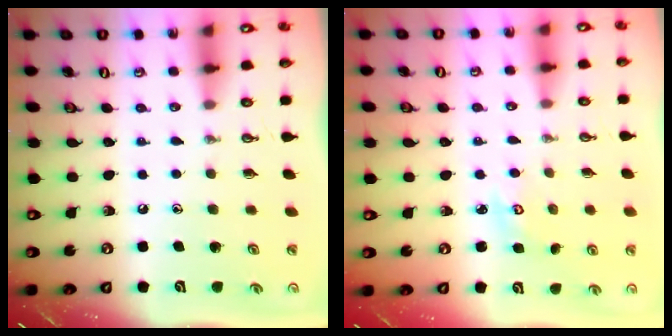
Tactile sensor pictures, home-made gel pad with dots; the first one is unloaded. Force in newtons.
{"total": 2.8, "press": 2.8, "slide": 0.3}